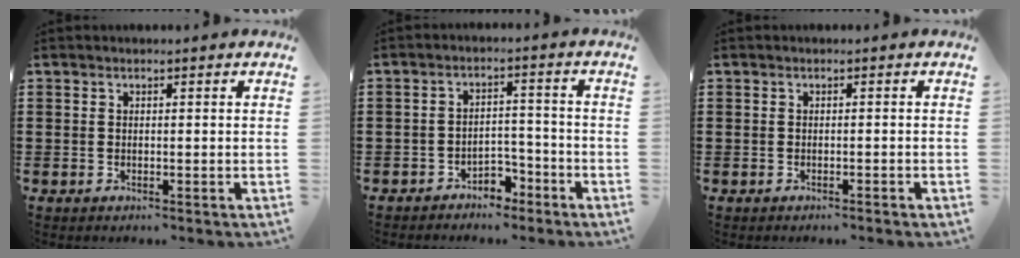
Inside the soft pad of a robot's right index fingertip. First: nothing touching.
{"total": 3.5, "force": [-3.1, 1.5, 0.9], "torque": [-0.019, 0.010, -0.062]}
{"total": 0.5, "force": [-0.4, -0.1, 0.3], "torque": [-0.005, 0.000, -0.009]}